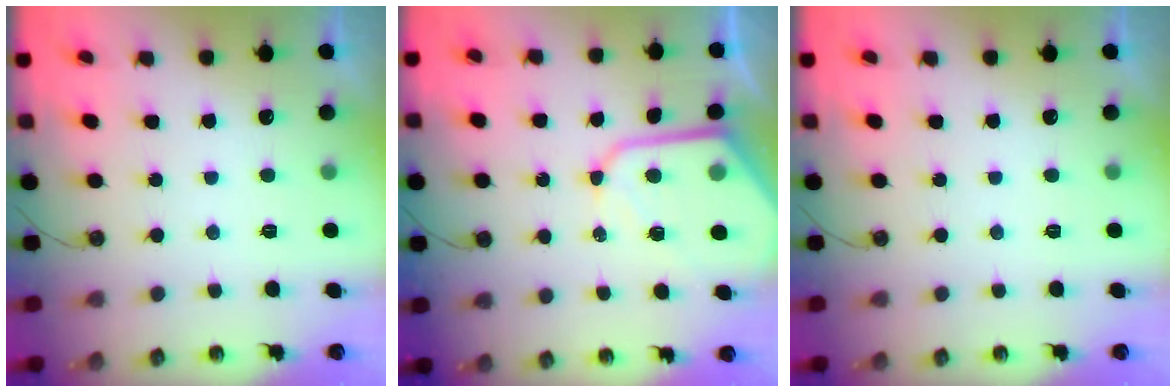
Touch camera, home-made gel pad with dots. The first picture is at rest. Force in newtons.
{"total": 11.6, "press": 11.6, "slide": 1.0}
{"total": 0.0}